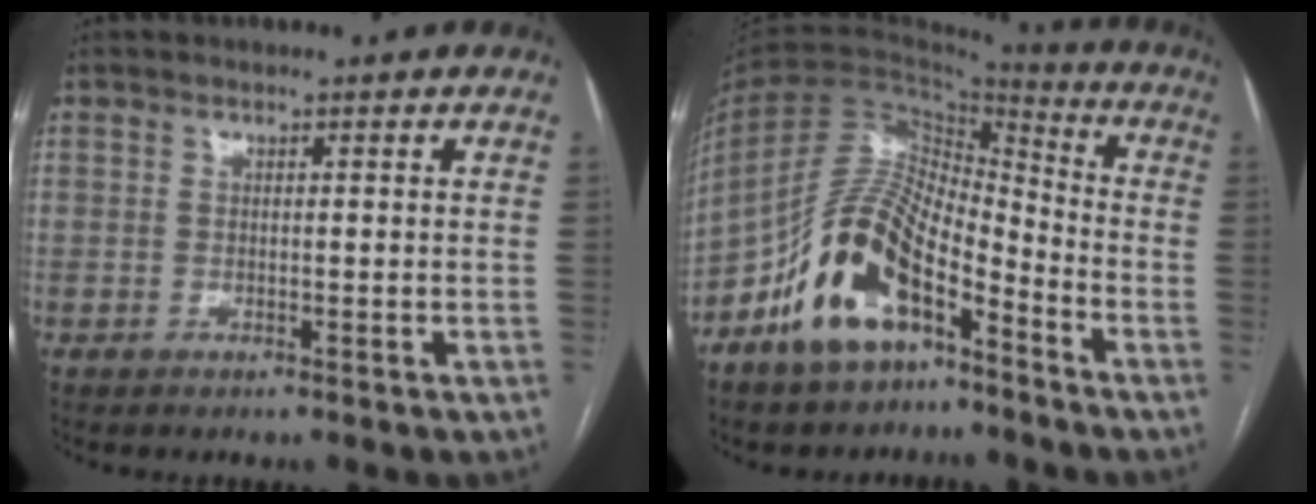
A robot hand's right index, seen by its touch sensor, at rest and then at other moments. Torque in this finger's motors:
{"motor_torque": [1.13, -1.00, 1.05, 0.21]}